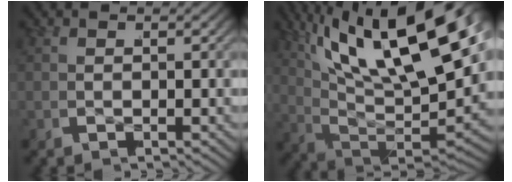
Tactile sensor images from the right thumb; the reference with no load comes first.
{"total": 18.0, "force": [4.1, 9.7, 14.6], "torque": [-0.254, -0.022, 0.072]}